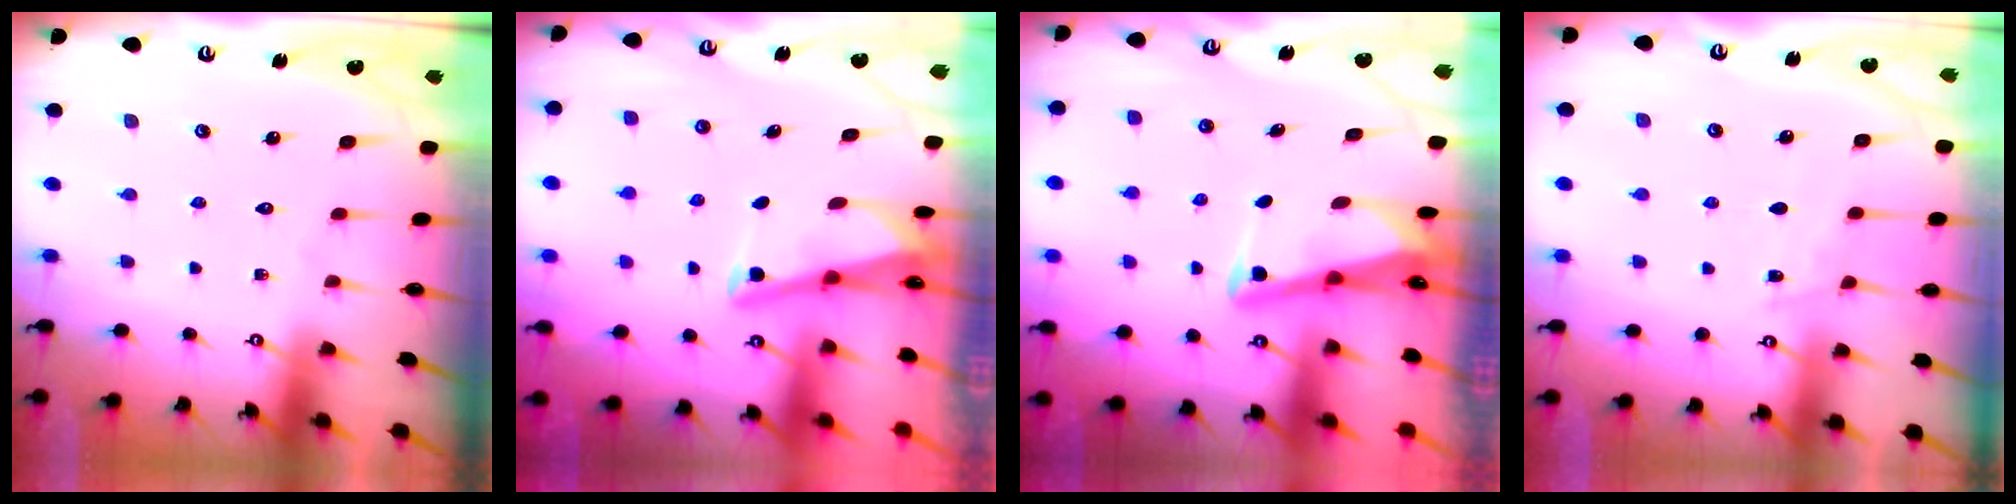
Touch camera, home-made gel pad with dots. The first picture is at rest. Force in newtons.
{"total": 2.8, "press": 2.8, "slide": 0.4}
{"total": 3.6, "press": 3.5, "slide": 0.8}
{"total": 4.6, "press": 4.6, "slide": 0.6}